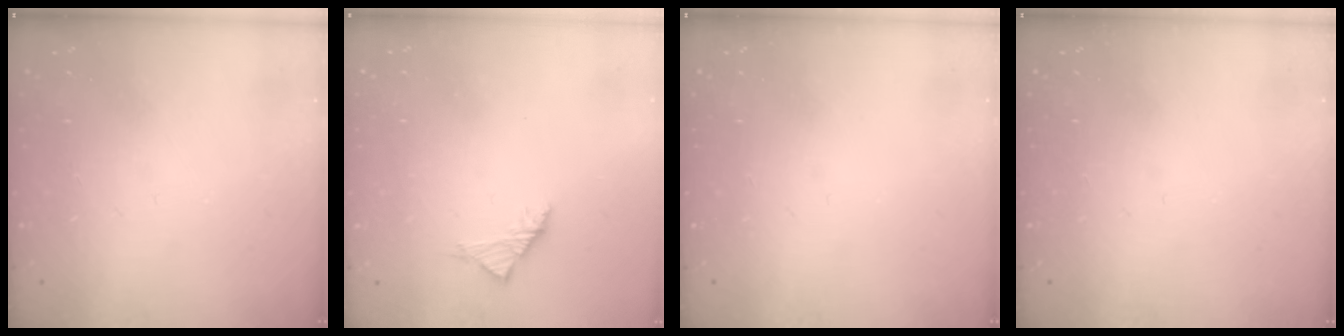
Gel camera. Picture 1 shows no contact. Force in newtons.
{"total": 2.8, "press": 2.6, "slide": 0.8}
{"total": 0.0}
{"total": 0.0}